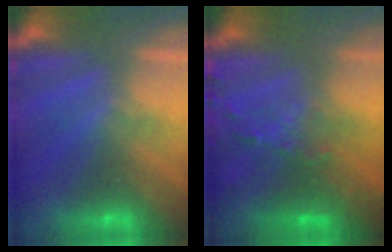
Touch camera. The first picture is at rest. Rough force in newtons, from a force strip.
{"total": 8.6}